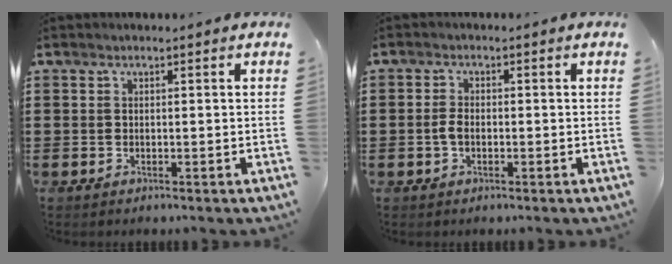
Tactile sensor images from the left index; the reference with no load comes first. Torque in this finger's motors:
{"motor_torque": [0.78, 0.76, 0.32, 0.03]}